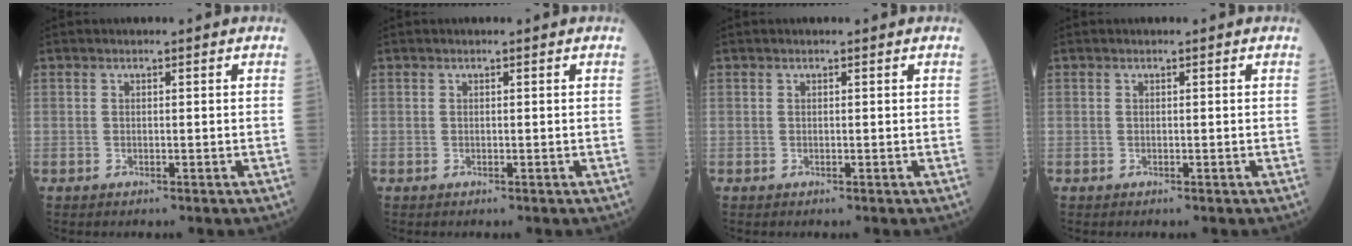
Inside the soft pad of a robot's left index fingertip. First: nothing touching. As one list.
[{"total": 0.0}, {"total": 0.0}, {"total": 0.0}]